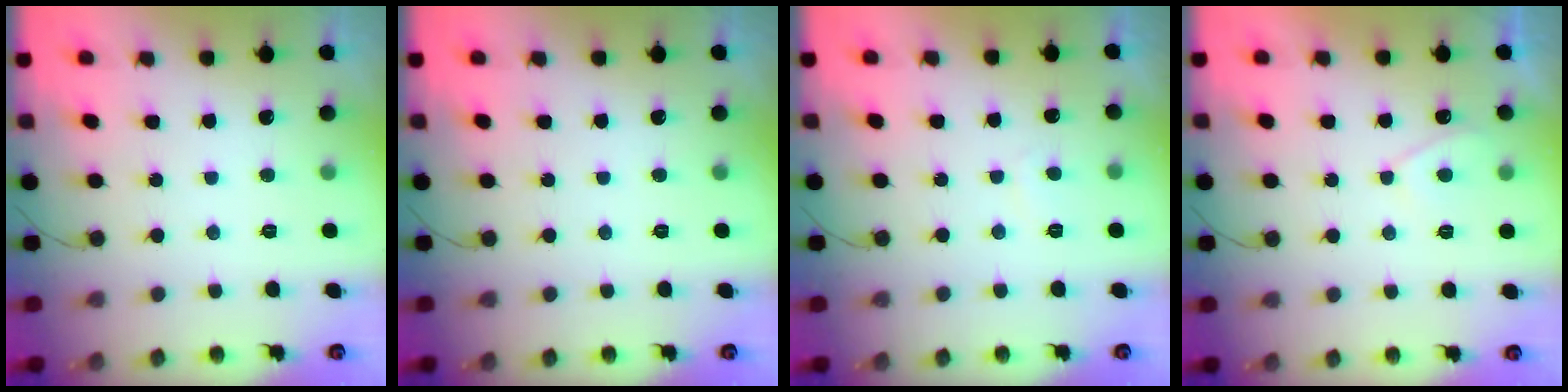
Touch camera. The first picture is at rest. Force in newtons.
{"total": 0.0}
{"total": 0.0}
{"total": 3.4, "press": 3.3, "slide": 0.7}